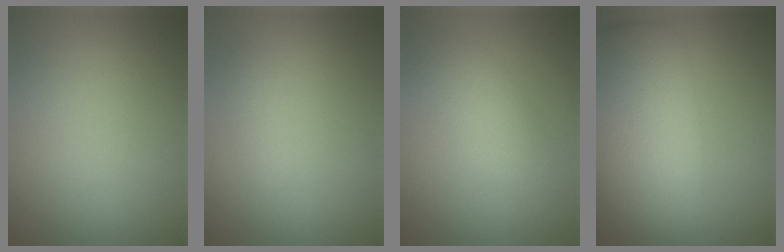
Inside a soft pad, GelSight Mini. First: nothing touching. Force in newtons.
{"total": 1.0, "press": 1.0, "slide": 0.0}
{"total": 2.8, "press": 2.8, "slide": 0.2}
{"total": 10.6, "press": 10.5, "slide": 0.6}